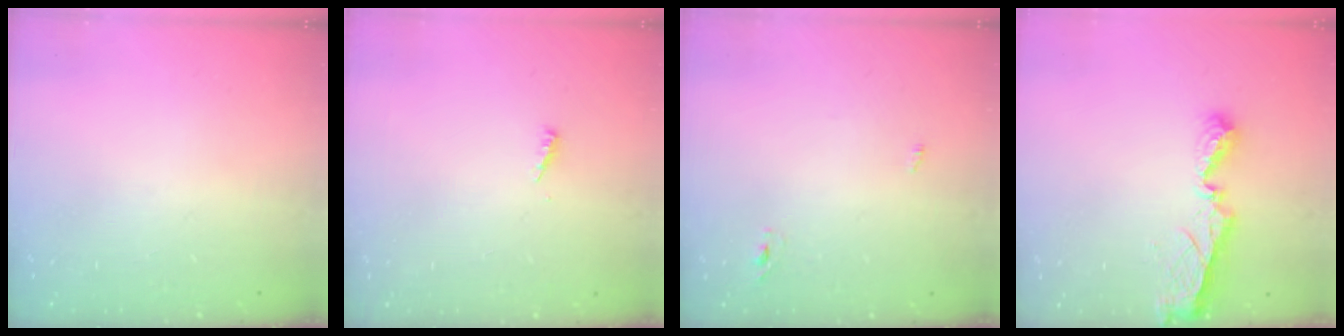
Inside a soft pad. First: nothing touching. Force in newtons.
{"total": 3.5, "press": 3.4, "slide": 0.3}
{"total": 2.3, "press": 2.1, "slide": 1.0}
{"total": 7.8, "press": 7.8, "slide": 0.5}